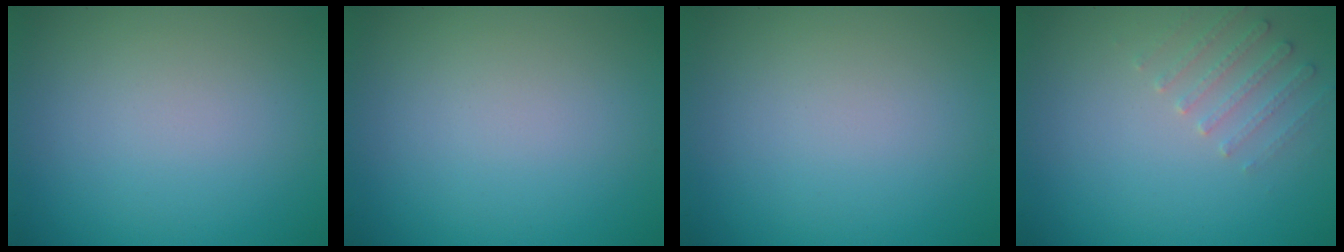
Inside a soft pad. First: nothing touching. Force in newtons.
{"total": 0.0}
{"total": 0.0}
{"total": 1.9, "press": 1.8, "slide": 0.6}